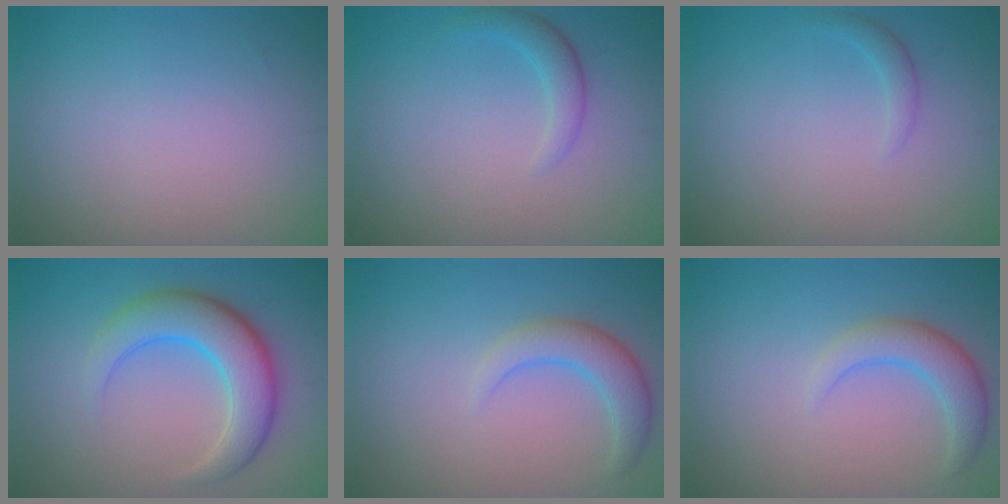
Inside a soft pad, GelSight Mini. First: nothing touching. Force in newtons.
{"total": 1.8, "press": 1.8, "slide": 0.1}
{"total": 1.0, "press": 1.0, "slide": 0.0}
{"total": 5.6, "press": 5.6, "slide": 0.1}
{"total": 2.9, "press": 2.9, "slide": 0.1}
{"total": 2.9, "press": 2.9, "slide": 0.1}